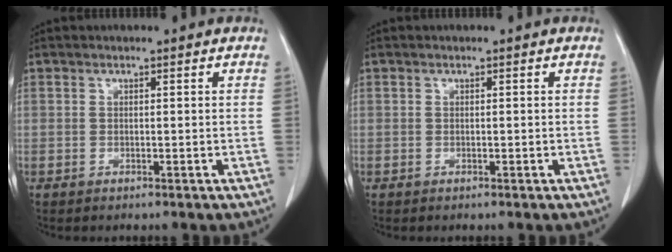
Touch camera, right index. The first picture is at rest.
{"total": 0.0}